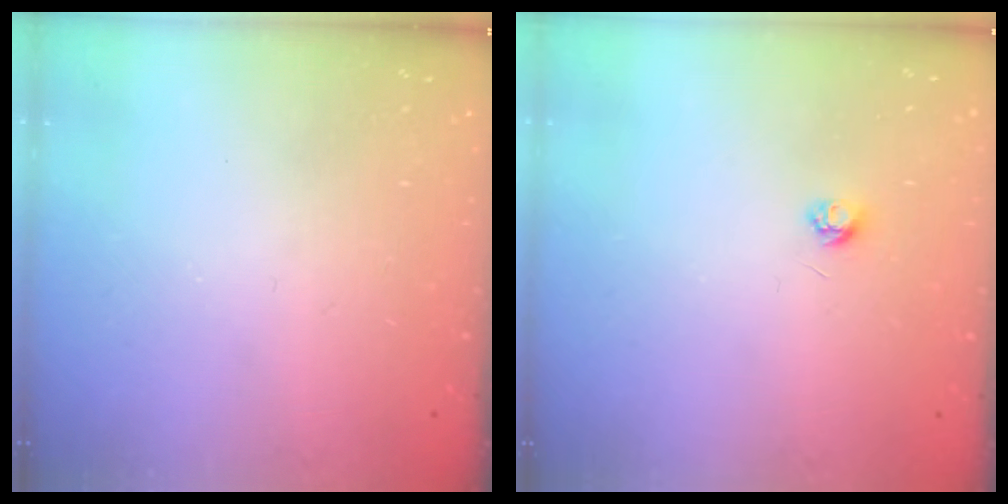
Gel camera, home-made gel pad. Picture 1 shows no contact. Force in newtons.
{"total": 3.4, "press": 3.4, "slide": 0.3}